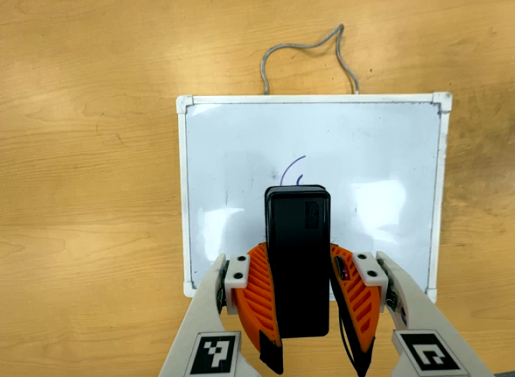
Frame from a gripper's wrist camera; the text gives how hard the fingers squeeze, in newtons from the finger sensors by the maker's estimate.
{"total": 6.1, "left": 5.2, "right": 7.0}